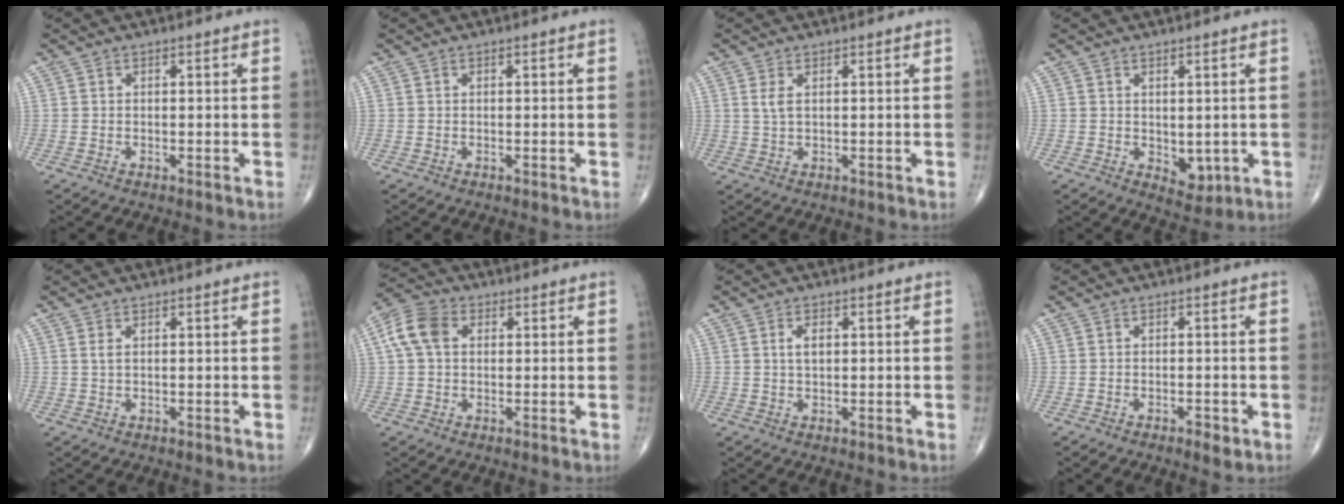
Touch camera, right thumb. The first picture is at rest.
{"total": 0.0}
{"total": 2.3, "force": [0.8, 1.0, 1.9], "torque": [-0.044, 0.002, 0.022]}
{"total": 4.2, "force": [-0.3, 2.7, 3.2], "torque": [-0.025, -0.010, 0.009]}
{"total": 1.3, "force": [0.5, 0.7, 1.1], "torque": [-0.026, 0.005, 0.013]}
{"total": 7.6, "force": [1.6, 5.4, 5.1], "torque": [-0.105, 0.020, 0.024]}
{"total": 2.7, "force": [0.6, 1.4, 2.2], "torque": [-0.039, 0.000, 0.012]}
{"total": 2.1, "force": [-1.1, 0.9, 1.5], "torque": [-0.025, 0.002, -0.017]}